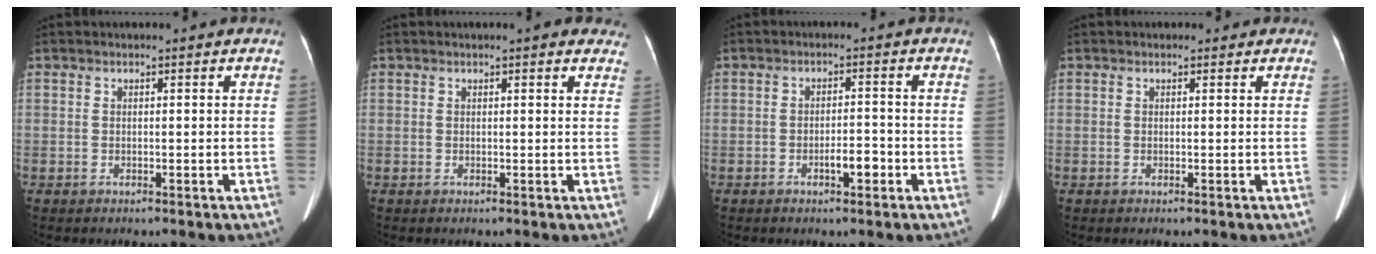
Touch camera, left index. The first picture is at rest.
{"total": 4.3, "force": [3.5, 1.1, 2.2], "torque": [-0.013, 0.007, 0.025]}
{"total": 3.1, "force": [-1.6, 0.9, 2.5], "torque": [-0.039, 0.003, -0.025]}
{"total": 0.8, "force": [0.5, 0.7, 0.1], "torque": [0.001, 0.003, 0.000]}